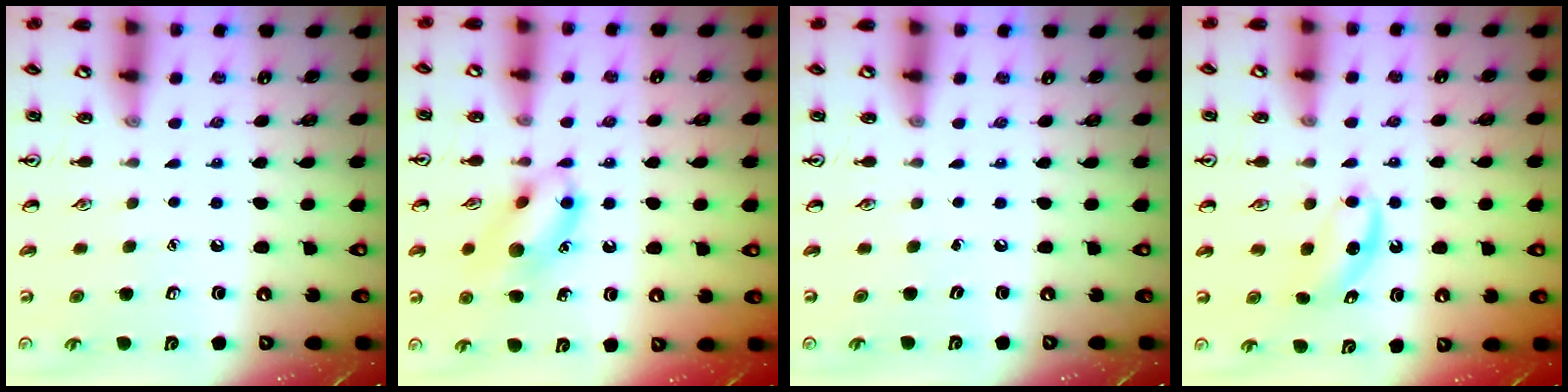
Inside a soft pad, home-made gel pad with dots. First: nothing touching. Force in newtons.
{"total": 11.4, "press": 11.4, "slide": 0.5}
{"total": 0.0}
{"total": 4.1, "press": 3.8, "slide": 1.3}